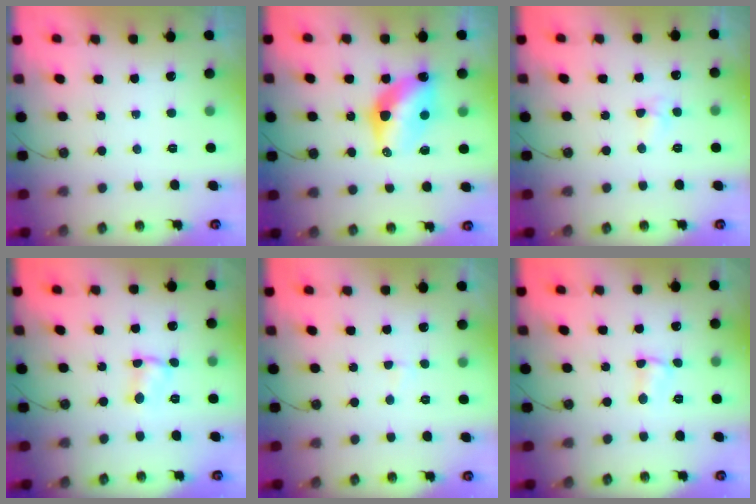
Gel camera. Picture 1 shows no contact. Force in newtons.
{"total": 10.9, "press": 10.9, "slide": 0.6}
{"total": 4.7, "press": 4.7, "slide": 0.7}
{"total": 2.0, "press": 2.0, "slide": 0.0}
{"total": 3.5, "press": 0.9, "slide": 3.4}
{"total": 1.9, "press": 1.9, "slide": 0.3}